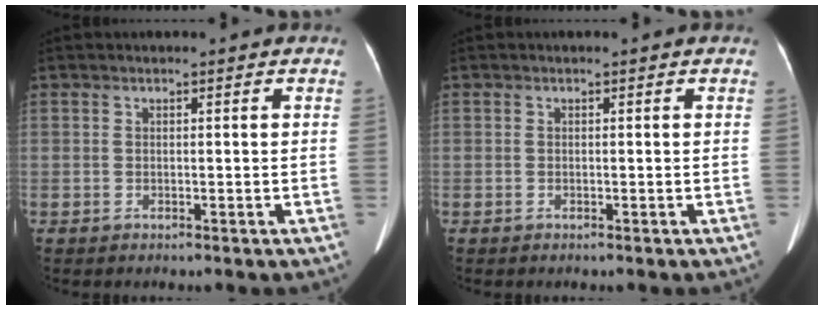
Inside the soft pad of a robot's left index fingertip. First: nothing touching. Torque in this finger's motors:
{"motor_torque": [0.01, 0.01, 0.00, 0.00]}